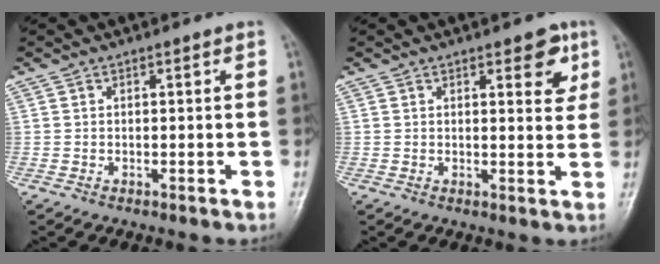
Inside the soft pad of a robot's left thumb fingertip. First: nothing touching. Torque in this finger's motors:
{"motor_torque": [0.09, 0.05, 0.14, 0.13, 0.02]}